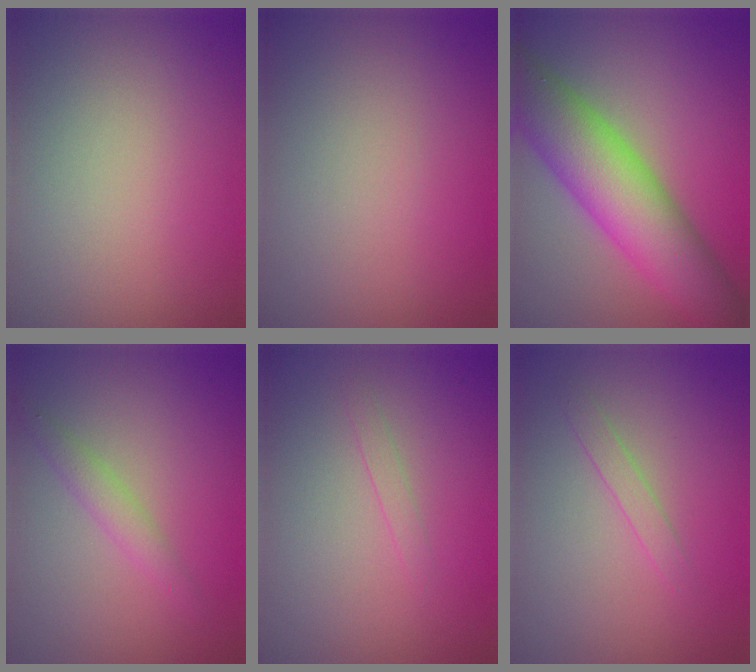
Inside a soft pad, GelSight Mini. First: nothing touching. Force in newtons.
{"total": 0.0}
{"total": 10.0, "press": 10.0, "slide": 0.5}
{"total": 1.7, "press": 1.7, "slide": 0.1}
{"total": 0.8, "press": 0.8, "slide": 0.1}
{"total": 1.3, "press": 1.3, "slide": 0.1}